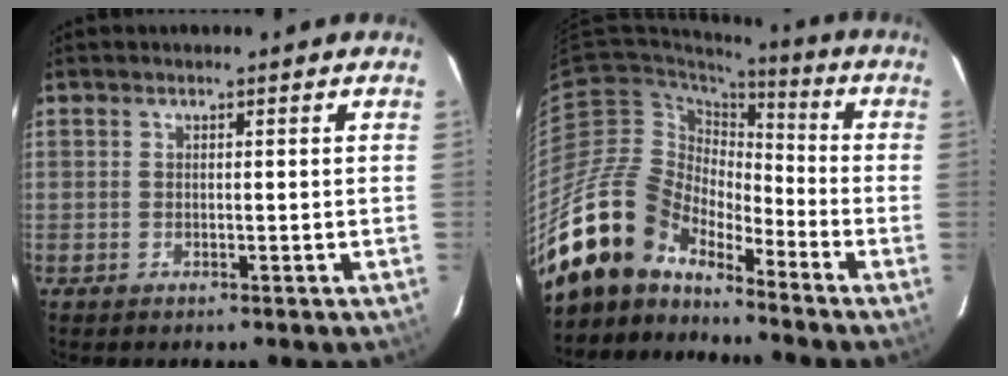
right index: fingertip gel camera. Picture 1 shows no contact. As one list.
[{"total": 18.5, "force": [-15.7, 7.7, 6.0], "torque": [-0.126, 0.000, -0.292]}]